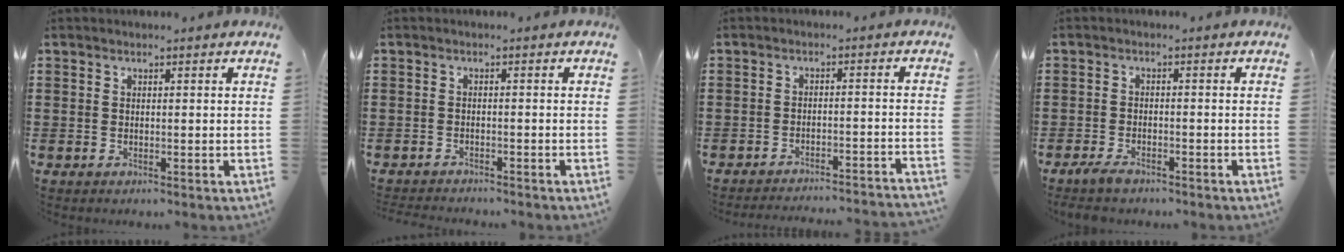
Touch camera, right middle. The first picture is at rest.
{"total": 1.6, "force": [-1.6, 0.1, -0.1], "torque": [-0.003, 0.003, -0.036]}
{"total": 3.0, "force": [-2.9, -0.3, 0.3], "torque": [-0.008, -0.001, -0.061]}
{"total": 2.4, "force": [-1.9, 0.6, 1.2], "torque": [-0.030, 0.000, -0.039]}